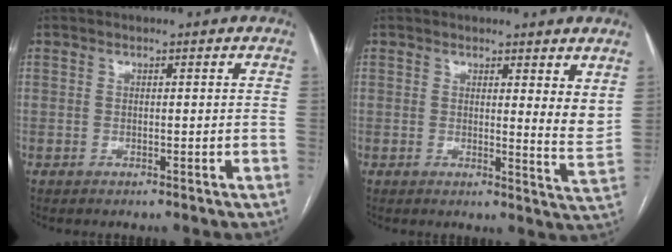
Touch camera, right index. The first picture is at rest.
{"total": 5.3, "force": [3.2, 0.5, 4.2], "torque": [-0.054, -0.030, 0.037]}